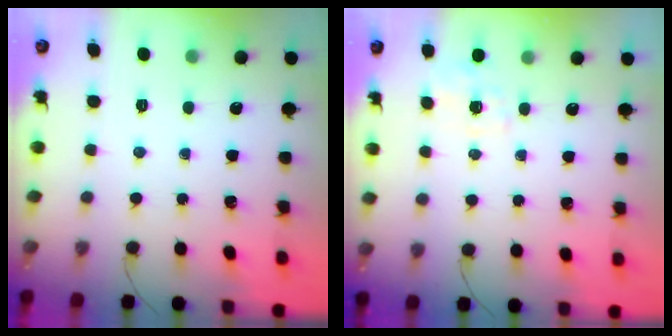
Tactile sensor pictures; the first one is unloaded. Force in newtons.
{"total": 2.1, "press": 1.6, "slide": 1.4}